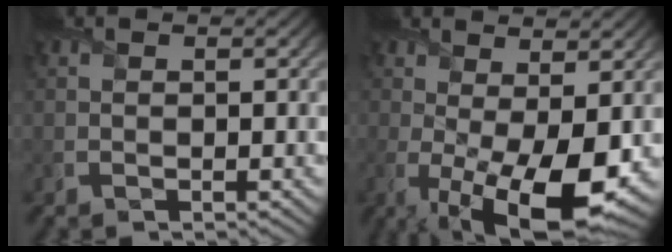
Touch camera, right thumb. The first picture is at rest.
{"total": 10.8, "force": [-1.9, 4.2, 9.7], "torque": [-0.168, -0.018, -0.012]}